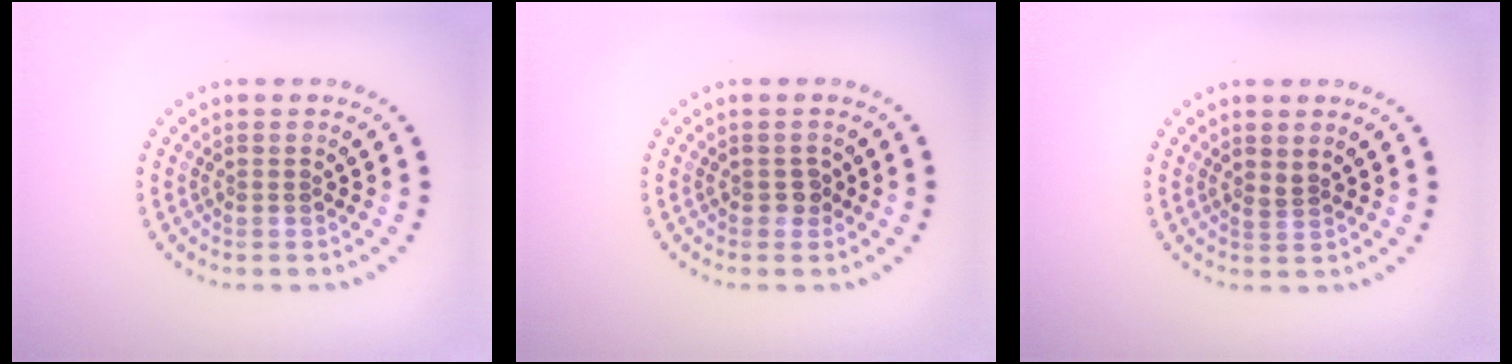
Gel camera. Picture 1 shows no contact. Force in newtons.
{"total": 0.8, "press": 0.8, "slide": 0.3}
{"total": 0.6, "press": 0.4, "slide": 0.5}